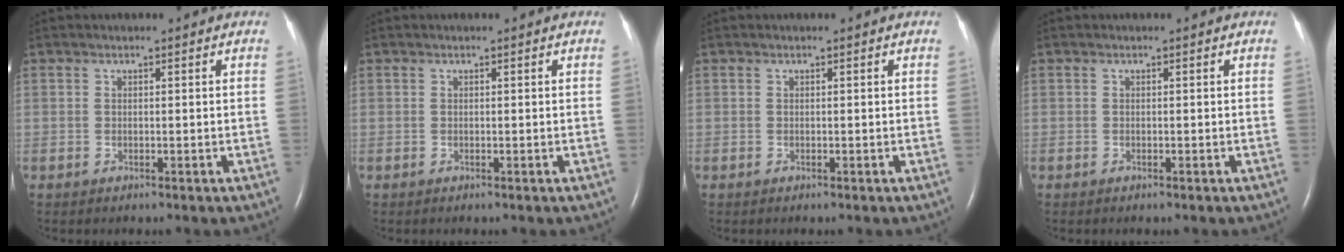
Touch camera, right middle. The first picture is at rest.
{"total": 0.0}
{"total": 0.0}
{"total": 0.0}